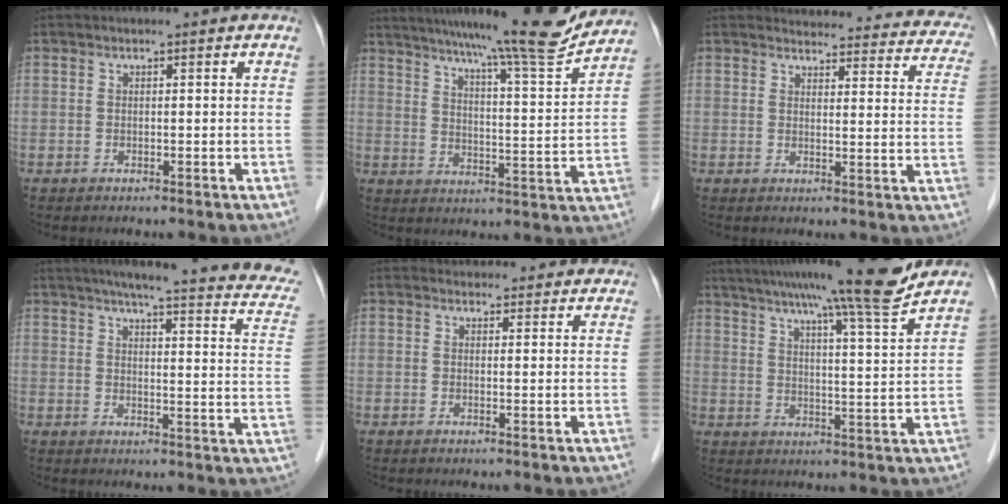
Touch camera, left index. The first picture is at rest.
{"total": 16.6, "force": [15.0, -0.6, 7.1], "torque": [-0.108, -0.030, 0.208]}
{"total": 20.8, "force": [19.7, 5.2, 4.5], "torque": [-0.030, -0.043, 0.199]}
{"total": 21.2, "force": [17.8, 1.8, 11.4], "torque": [-0.145, -0.020, 0.198]}
{"total": 9.3, "force": [8.8, 2.6, 1.3], "torque": [0.009, 0.018, 0.083]}
{"total": 16.0, "force": [13.6, -1.3, 8.2], "torque": [-0.130, -0.014, 0.188]}